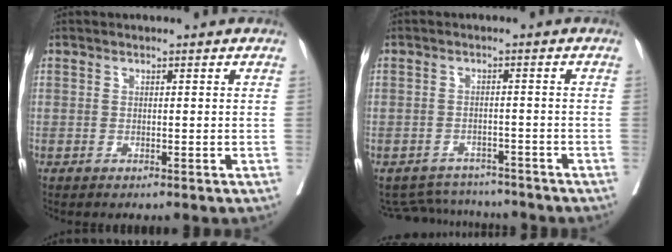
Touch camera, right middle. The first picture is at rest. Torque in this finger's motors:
{"motor_torque": [-0.55, -0.21, -0.05, -0.04]}